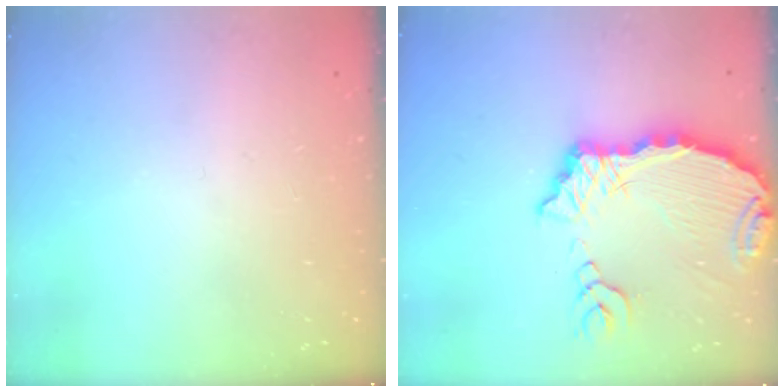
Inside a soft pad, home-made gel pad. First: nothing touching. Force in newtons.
{"total": 12.4, "press": 12.3, "slide": 1.5}